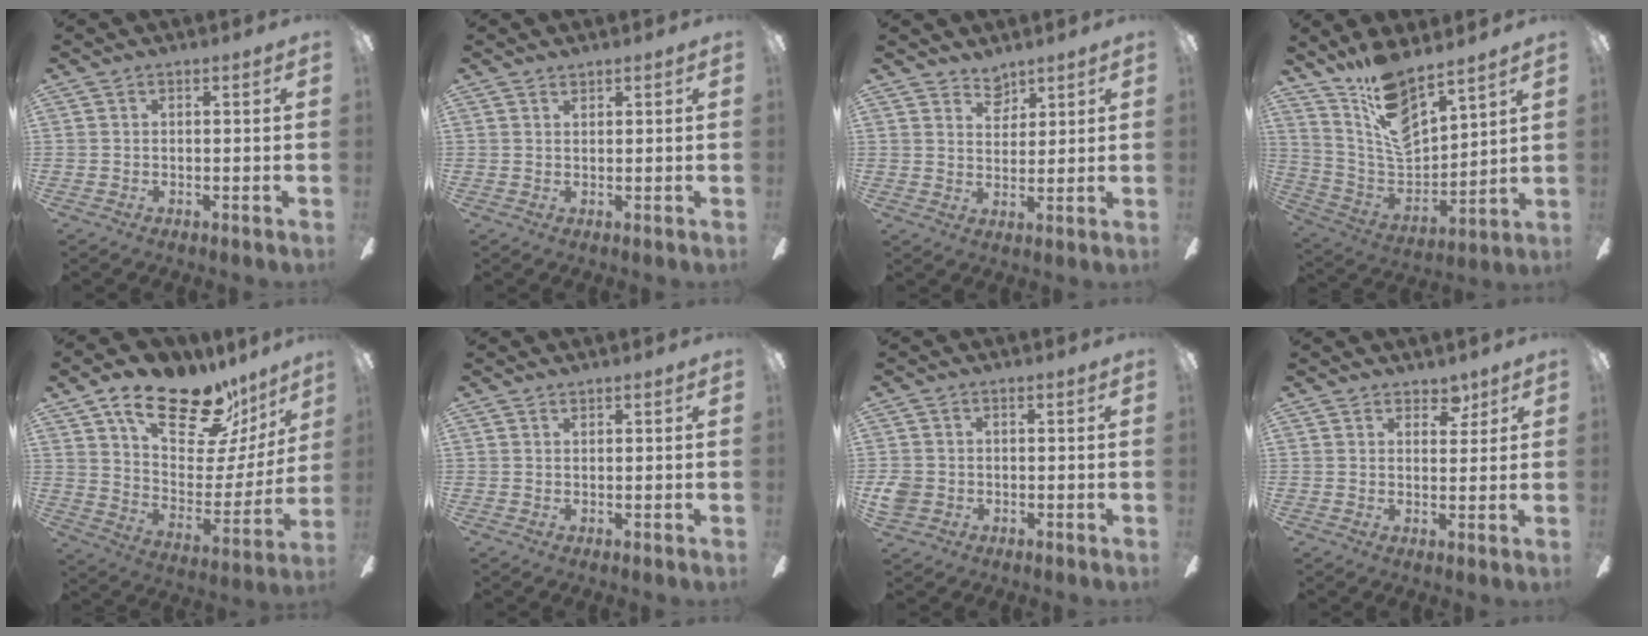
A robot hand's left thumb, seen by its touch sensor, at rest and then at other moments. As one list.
[{"total": 1.0, "force": [1.0, 0.2, 0.1], "torque": [-0.002, 0.000, 0.018]}, {"total": 4.9, "force": [4.1, 2.4, 0.9], "torque": [-0.013, -0.018, 0.075]}, {"total": 13.4, "force": [10.6, 4.9, 6.6], "torque": [-0.141, -0.074, 0.198]}, {"total": 22.9, "force": [16.8, 9.7, 12.2], "torque": [-0.186, -0.112, 0.290]}, {"total": 0.6, "force": [0.6, 0.1, 0.0], "torque": [-0.002, 0.000, 0.011]}, {"total": 3.7, "force": [-0.7, 3.4, 1.3], "torque": [-0.022, 0.005, -0.014]}, {"total": 4.5, "force": [3.4, 2.5, 1.5], "torque": [-0.005, -0.016, 0.058]}]